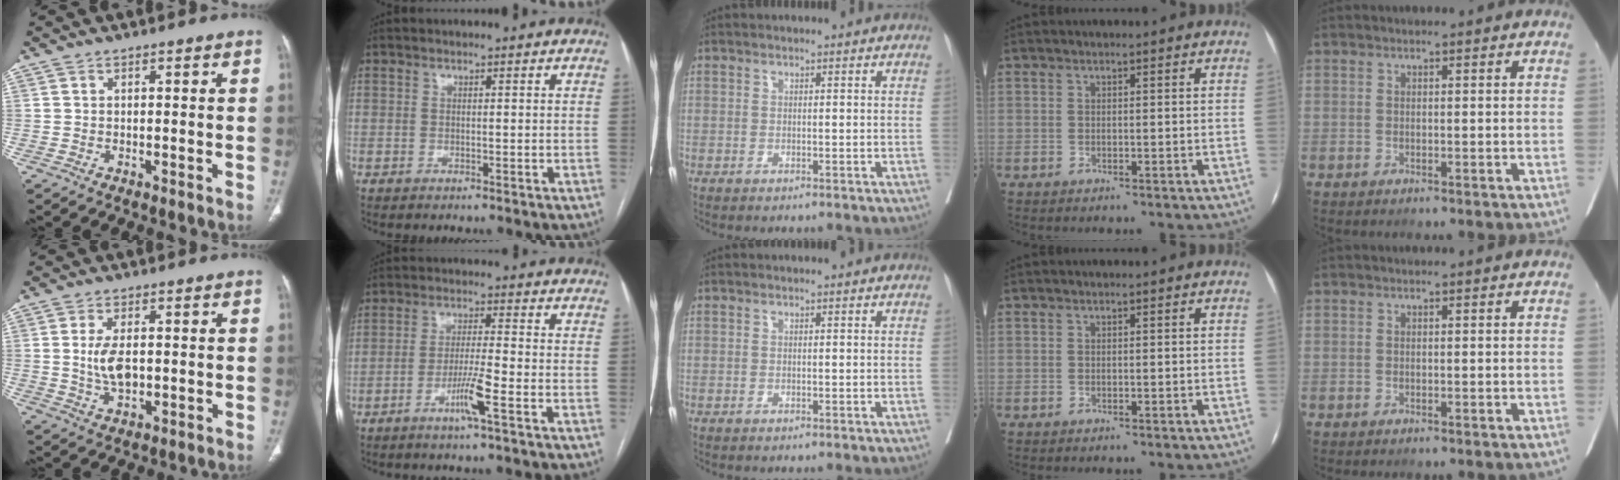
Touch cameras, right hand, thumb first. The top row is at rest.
{"thumb": {"total": 5.7, "force": [0.1, 3.1, 4.9], "torque": [-0.097, -0.005, 0.007]}, "index": {"total": 5.4, "force": [-2.7, -0.6, 4.6], "torque": [-0.089, -0.008, -0.054]}}